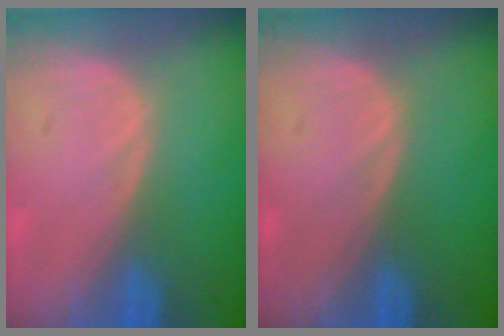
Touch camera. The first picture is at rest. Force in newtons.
{"total": 0.0}